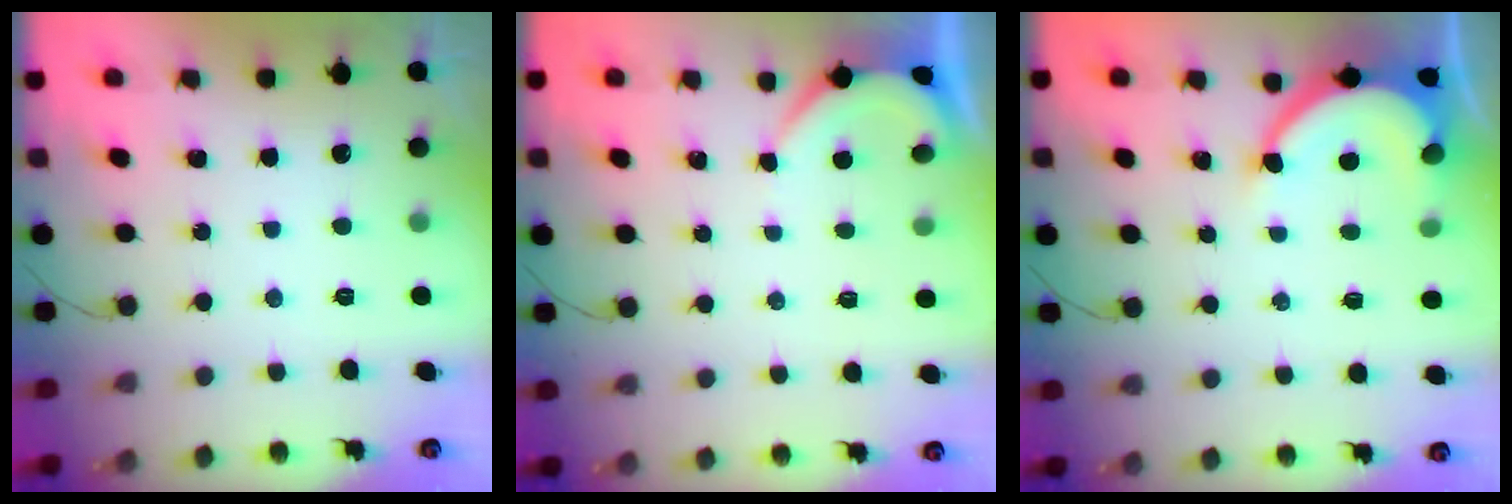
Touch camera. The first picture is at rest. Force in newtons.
{"total": 2.7, "press": 2.7, "slide": 0.3}
{"total": 9.0, "press": 8.9, "slide": 0.7}